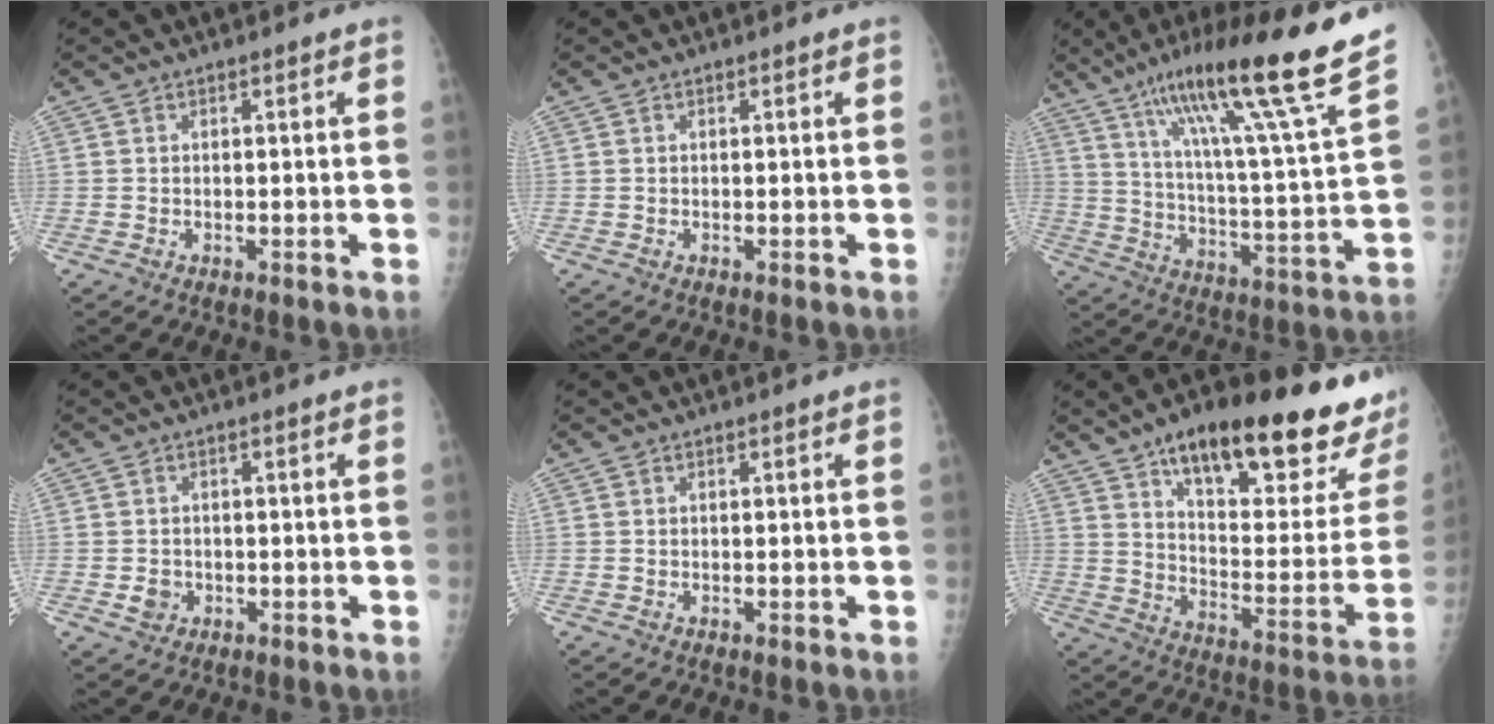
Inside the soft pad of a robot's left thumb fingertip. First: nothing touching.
{"total": 0.0}
{"total": 24.4, "force": [16.9, 0.5, 17.6], "torque": [-0.263, -0.071, 0.269]}
{"total": 2.3, "force": [-0.6, 2.0, 0.9], "torque": [-0.008, 0.003, -0.006]}
{"total": 0.0}
{"total": 30.4, "force": [19.5, 8.5, 21.8], "torque": [-0.270, -0.064, 0.280]}